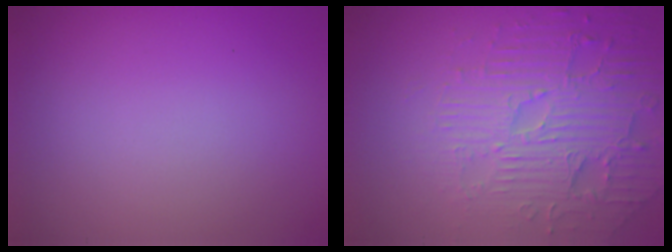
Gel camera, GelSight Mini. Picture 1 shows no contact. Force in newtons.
{"total": 5.8, "press": 4.9, "slide": 3.2}